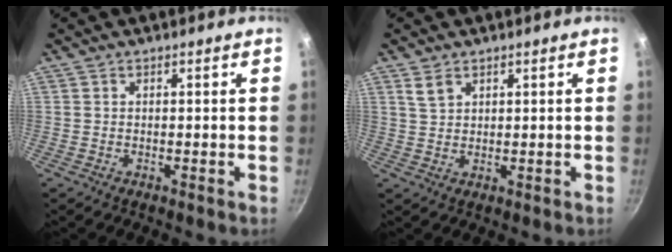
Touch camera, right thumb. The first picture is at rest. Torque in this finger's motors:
{"motor_torque": [0.28, 1.19, 0.92, -0.54, 0.02]}